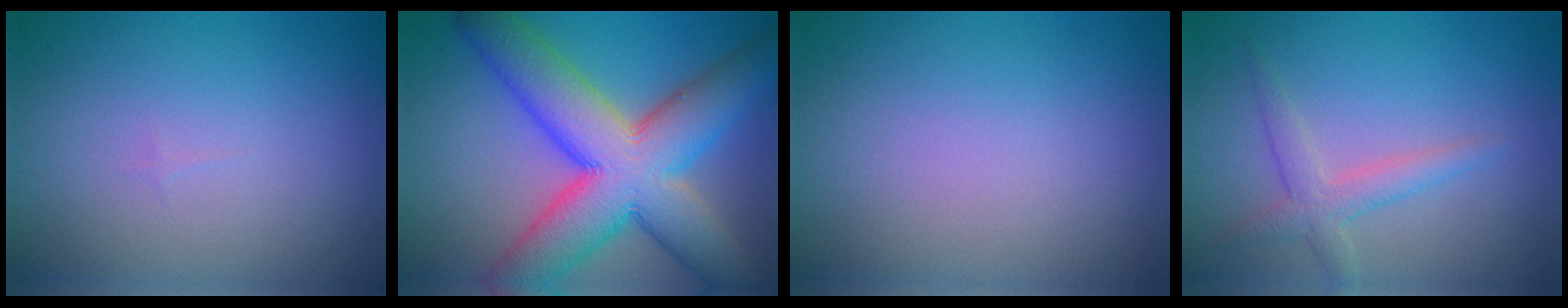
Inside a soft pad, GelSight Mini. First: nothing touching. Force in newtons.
{"total": 13.2, "press": 13.2, "slide": 0.4}
{"total": 0.0}
{"total": 2.4, "press": 2.4, "slide": 0.1}